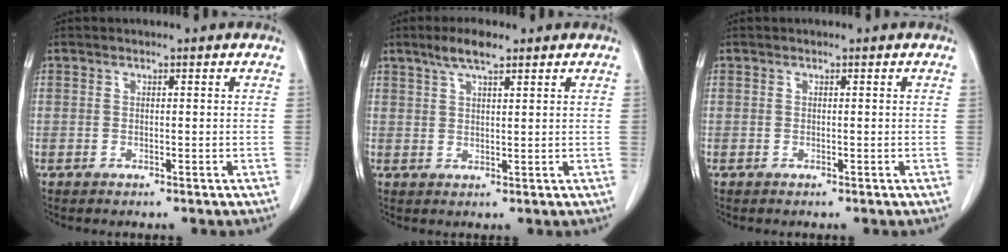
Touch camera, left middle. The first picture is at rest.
{"total": 4.4, "force": [3.1, 0.8, 3.0], "torque": [-0.062, 0.007, 0.058]}
{"total": 0.0}